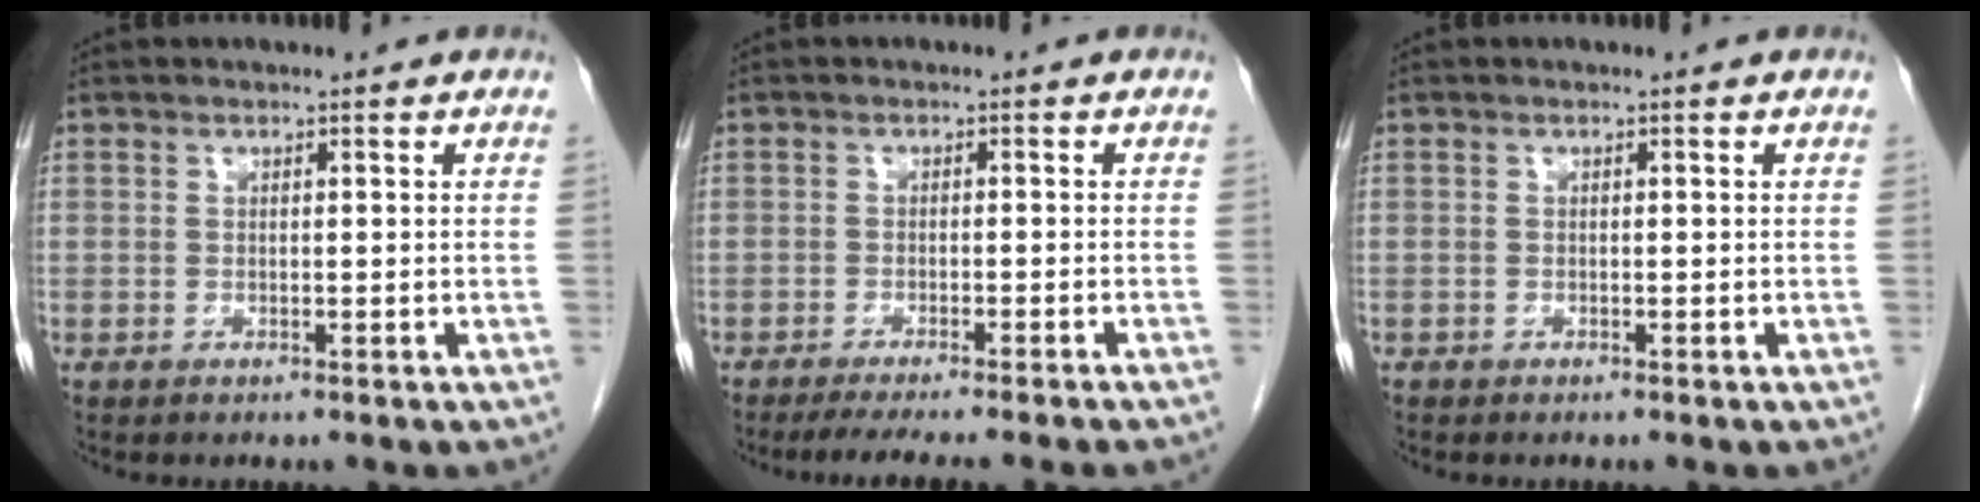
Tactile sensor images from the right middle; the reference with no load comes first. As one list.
[{"total": 9.7, "force": [-8.3, -0.5, 4.8], "torque": [-0.042, -0.019, -0.116]}, {"total": 0.0}]